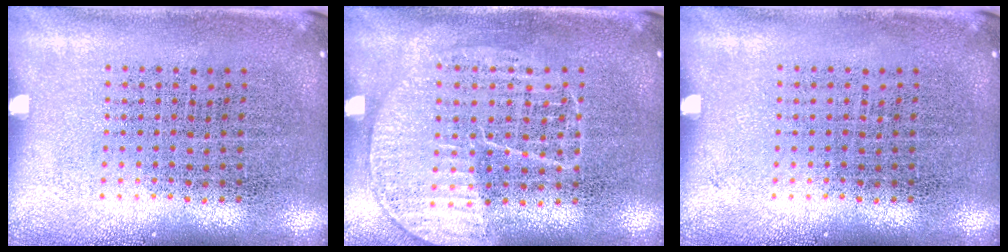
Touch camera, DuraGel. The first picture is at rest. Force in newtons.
{"total": 1.3, "press": 1.3, "slide": 0.3}
{"total": 0.0}